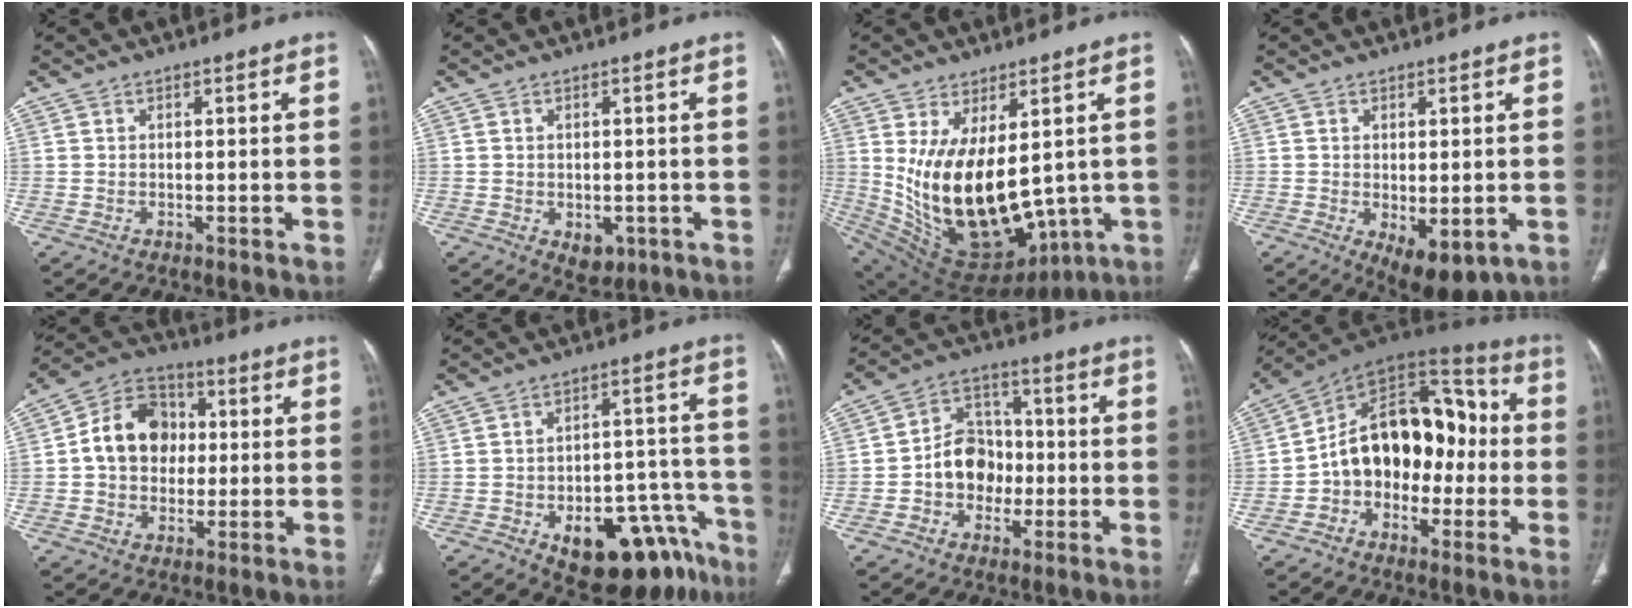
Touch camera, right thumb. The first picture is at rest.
{"total": 3.8, "force": [-1.2, 2.6, 2.4], "torque": [-0.020, 0.003, -0.003]}
{"total": 21.7, "force": [1.2, 11.9, 18.1], "torque": [-0.302, -0.032, 0.072]}
{"total": 8.2, "force": [-2.5, 3.9, 6.7], "torque": [-0.089, -0.012, -0.022]}
{"total": 12.9, "force": [0.8, 10.4, 7.7], "torque": [-0.098, 0.025, 0.004]}
{"total": 19.0, "force": [-10.5, 9.7, 12.5], "torque": [-0.098, 0.086, -0.134]}
{"total": 7.9, "force": [-1.9, 6.2, 4.6], "torque": [-0.052, 0.031, -0.045]}
{"total": 18.9, "force": [-2.3, 12.9, 13.6], "torque": [-0.163, 0.064, -0.043]}